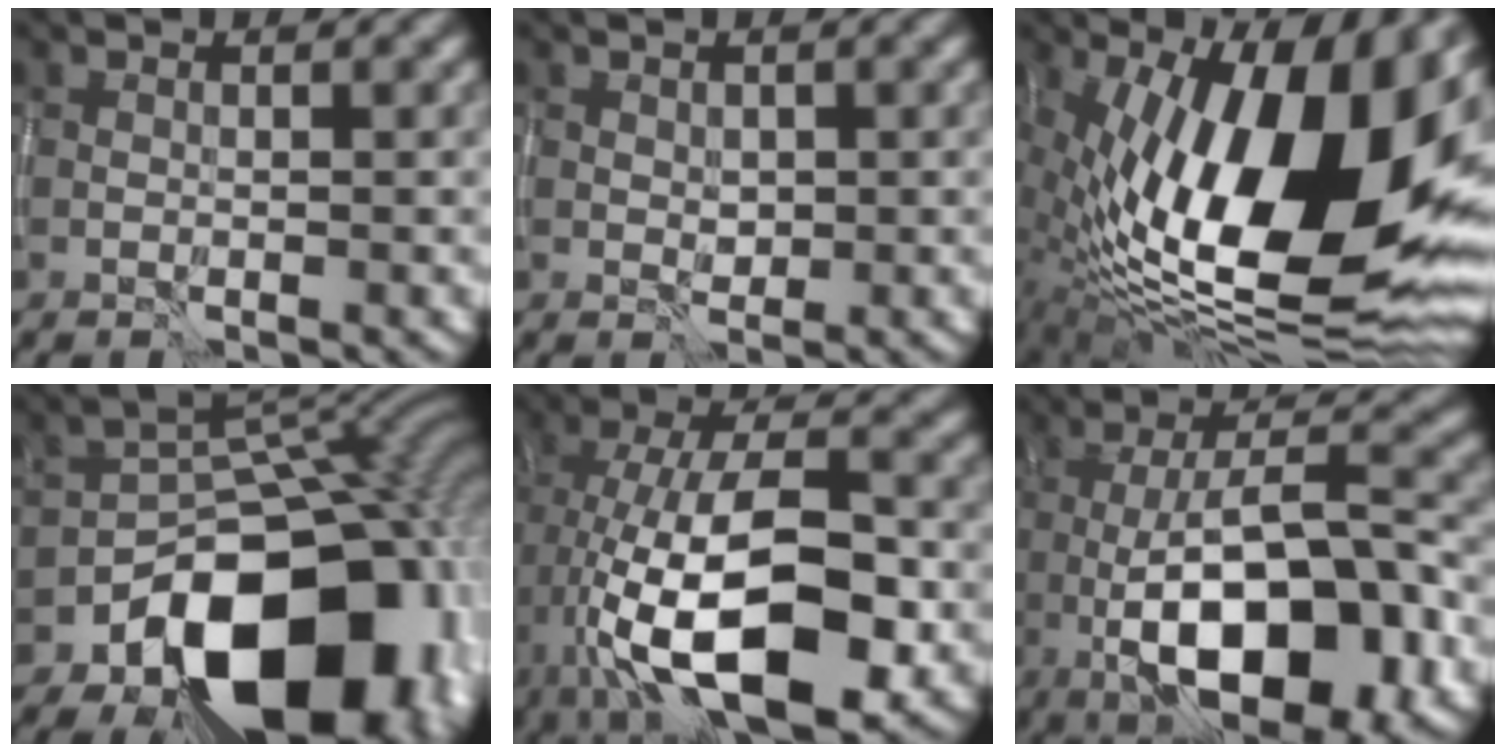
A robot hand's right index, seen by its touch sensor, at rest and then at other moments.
{"total": 1.0, "force": [0.2, 0.8, 0.5], "torque": [-0.011, -0.002, 0.007]}
{"total": 19.6, "force": [2.7, 9.4, 16.9], "torque": [-0.267, 0.003, 0.047]}
{"total": 15.6, "force": [-7.0, 10.0, 9.6], "torque": [-0.098, -0.003, -0.115]}
{"total": 14.9, "force": [-4.7, 6.2, 12.7], "torque": [-0.214, 0.011, -0.086]}
{"total": 11.8, "force": [-3.7, 4.1, 10.5], "torque": [-0.165, 0.009, -0.063]}